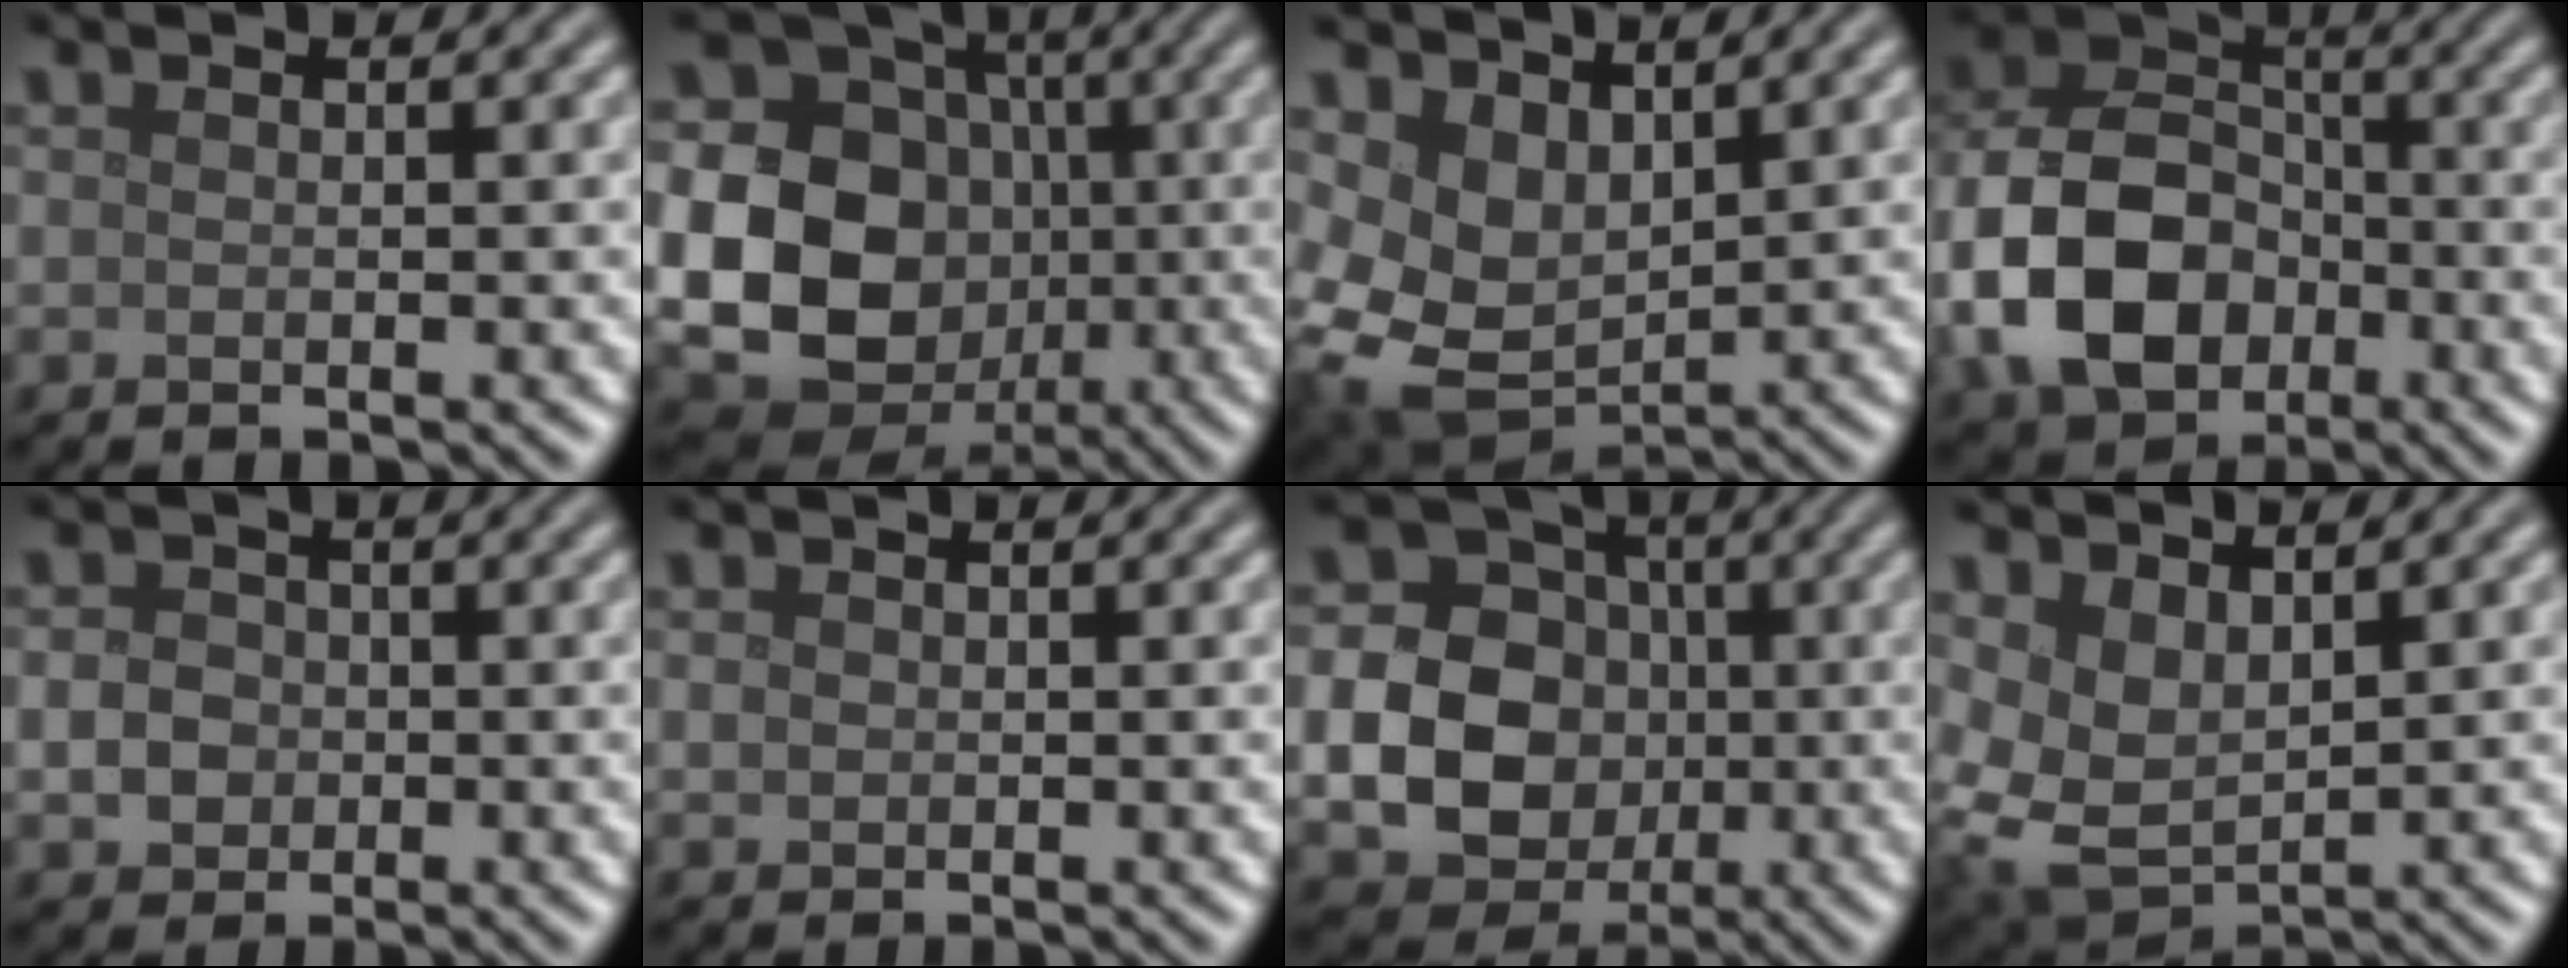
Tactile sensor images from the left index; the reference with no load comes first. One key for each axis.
{"total": 18.6, "fx": -2.1, "fy": 16.7, "fz": 7.8, "tx": -0.192, "ty": -0.003, "tz": -0.068}
{"total": 6.9, "fx": 0.9, "fy": 5.0, "fz": 4.7, "tx": -0.112, "ty": -0.023, "tz": 0.026}
{"total": 11.0, "fx": -3.1, "fy": 8.1, "fz": 6.8, "tx": -0.143, "ty": -0.002, "tz": -0.066}
{"total": 2.3, "fx": -0.4, "fy": 2.0, "fz": 1.0, "tx": -0.017, "ty": 0.001, "tz": -0.012}
{"total": 0.6, "fx": 0.1, "fy": 0.6, "fz": 0.2, "tx": -0.003, "ty": 0.000, "tz": 0.000}
{"total": 10.1, "fx": -0.9, "fy": 9.1, "fz": 4.3, "tx": -0.071, "ty": -0.019, "tz": -0.031}
{"total": 5.7, "fx": 0.9, "fy": 3.8, "fz": 4.2, "tx": -0.108, "ty": -0.014, "tz": 0.026}